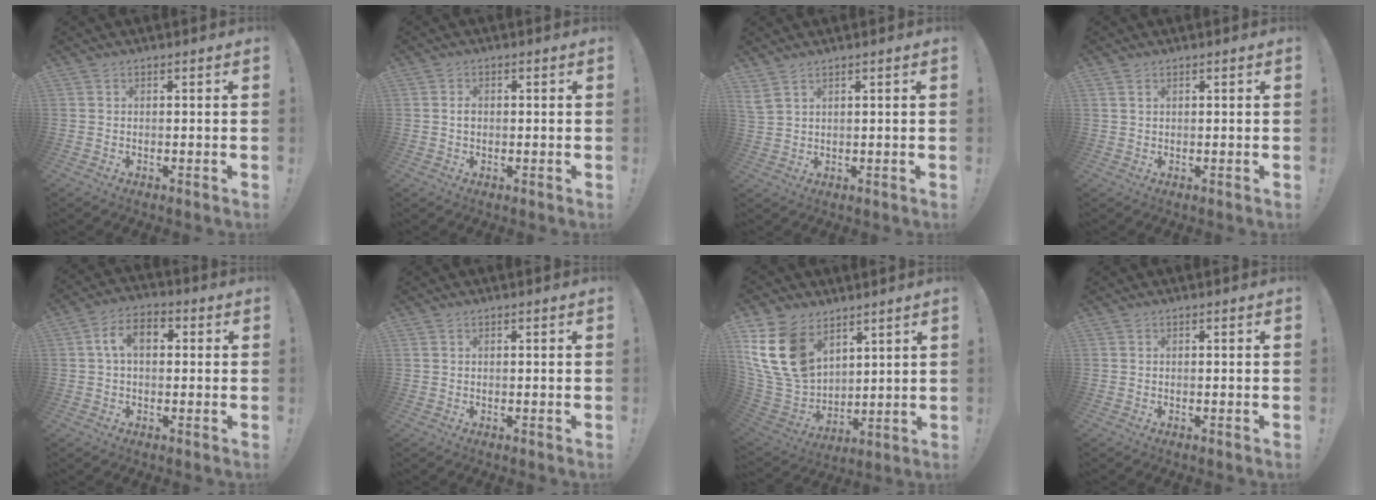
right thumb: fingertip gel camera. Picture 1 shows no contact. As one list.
[{"total": 1.4, "force": [-0.1, 1.3, 0.6], "torque": [-0.012, 0.006, -0.003]}, {"total": 3.4, "force": [2.4, 1.1, 2.1], "torque": [-0.051, -0.007, 0.050]}, {"total": 1.3, "force": [0.7, 0.9, 0.6], "torque": [-0.008, -0.002, 0.013]}, {"total": 8.3, "force": [1.3, 5.3, 6.3], "torque": [-0.109, 0.015, 0.024]}, {"total": 0.5, "force": [0.3, 0.4, 0.2], "torque": [-0.009, 0.004, 0.007]}, {"total": 19.7, "force": [9.4, 13.7, 10.6], "torque": [-0.230, -0.051, 0.182]}, {"total": 0.0}]